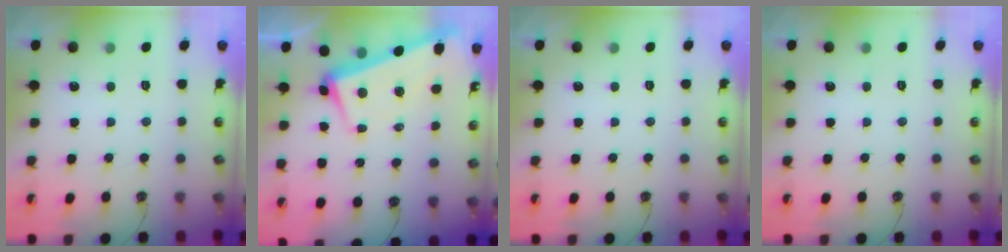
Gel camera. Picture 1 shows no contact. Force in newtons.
{"total": 2.1, "press": 0.5, "slide": 2.1}
{"total": 0.0}
{"total": 0.0}